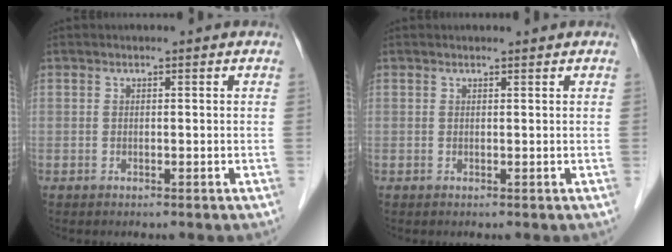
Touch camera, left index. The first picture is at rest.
{"total": 0.8, "force": [0.8, 0.0, 0.1], "torque": [-0.006, 0.005, 0.013]}